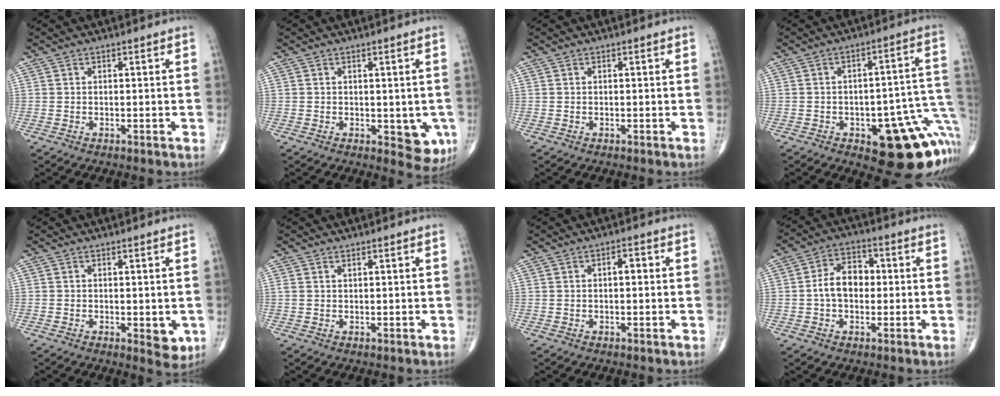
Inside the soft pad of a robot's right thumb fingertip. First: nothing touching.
{"total": 5.5, "force": [-1.0, 2.9, 4.5], "torque": [-0.025, -0.007, -0.006]}
{"total": 0.0}
{"total": 18.8, "force": [-6.4, 8.0, 15.8], "torque": [-0.114, 0.049, -0.059]}
{"total": 4.1, "force": [-0.9, 1.8, 3.6], "torque": [-0.031, -0.007, -0.009]}
{"total": 0.8, "force": [0.6, 0.3, 0.5], "torque": [-0.011, 0.005, 0.014]}
{"total": 2.1, "force": [0.2, 1.0, 1.8], "torque": [-0.023, 0.005, 0.000]}
{"total": 7.7, "force": [-0.2, 5.3, 5.6], "torque": [-0.082, 0.024, -0.013]}